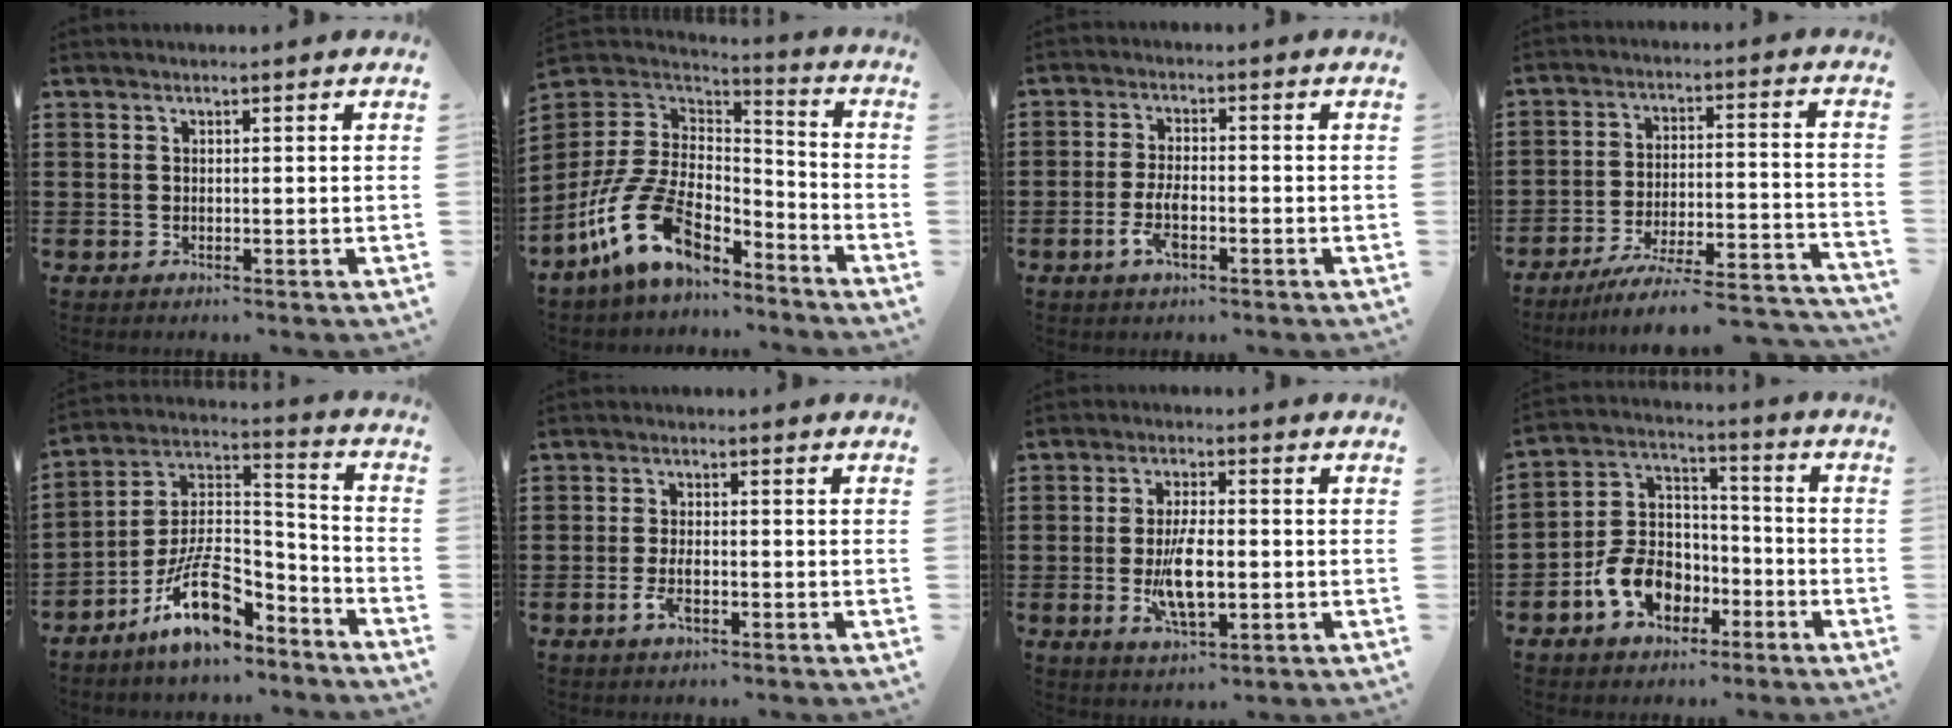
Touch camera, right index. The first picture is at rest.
{"total": 14.9, "force": [-8.6, 7.6, 9.5], "torque": [-0.218, 0.024, -0.160]}
{"total": 4.6, "force": [-1.7, 1.8, 3.9], "torque": [-0.088, -0.005, -0.035]}
{"total": 5.9, "force": [-5.0, 0.5, 3.0], "torque": [-0.051, -0.008, -0.098]}
{"total": 13.0, "force": [-8.4, 5.2, 8.5], "torque": [-0.172, 0.023, -0.158]}
{"total": 3.3, "force": [-1.3, 1.2, 2.8], "torque": [-0.065, -0.007, -0.025]}
{"total": 8.0, "force": [-1.3, 3.2, 7.2], "torque": [-0.158, -0.009, -0.028]}
{"total": 10.5, "force": [-4.7, 7.7, 5.2], "torque": [-0.124, 0.035, -0.088]}